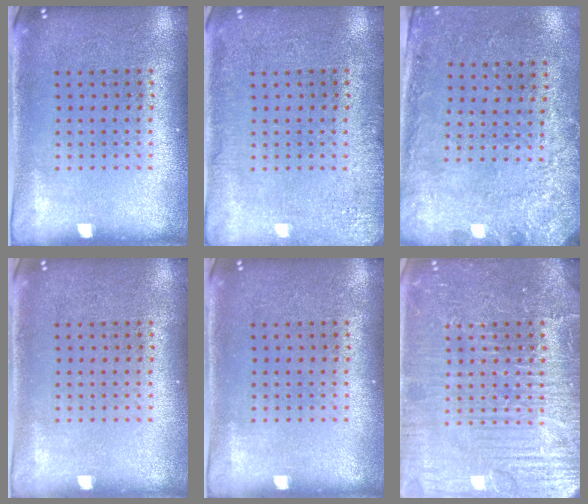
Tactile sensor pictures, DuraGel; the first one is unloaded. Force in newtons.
{"total": 2.5, "press": 2.4, "slide": 0.5}
{"total": 2.7, "press": 2.0, "slide": 1.9}
{"total": 0.0}
{"total": 0.0}
{"total": 7.6, "press": 7.6, "slide": 0.9}